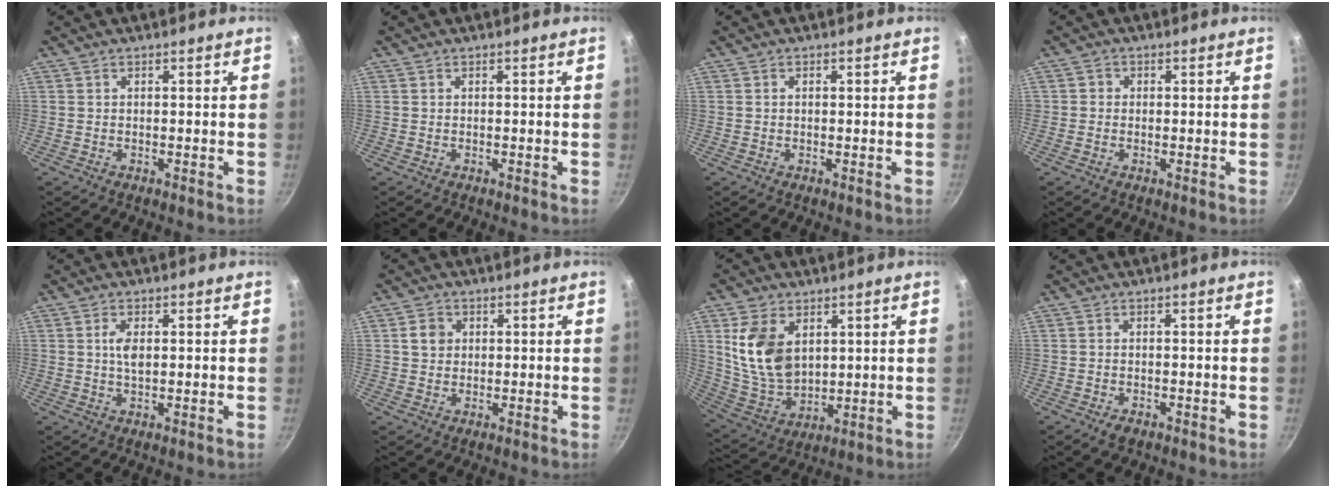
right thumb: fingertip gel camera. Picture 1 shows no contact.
{"total": 0.0}
{"total": 0.6, "force": [0.1, 0.4, 0.4], "torque": [-0.006, 0.004, 0.002]}
{"total": 1.4, "force": [0.0, 1.4, 0.4], "torque": [0.000, 0.003, -0.004]}
{"total": 3.4, "force": [0.5, 1.6, 2.9], "torque": [-0.056, 0.003, 0.009]}
{"total": 3.5, "force": [0.8, 3.1, 1.5], "torque": [-0.011, 0.004, 0.011]}
{"total": 13.7, "force": [3.9, 9.2, 9.5], "torque": [-0.159, -0.028, 0.090]}
{"total": 2.2, "force": [-1.3, 1.2, 1.3], "torque": [-0.026, 0.007, -0.020]}